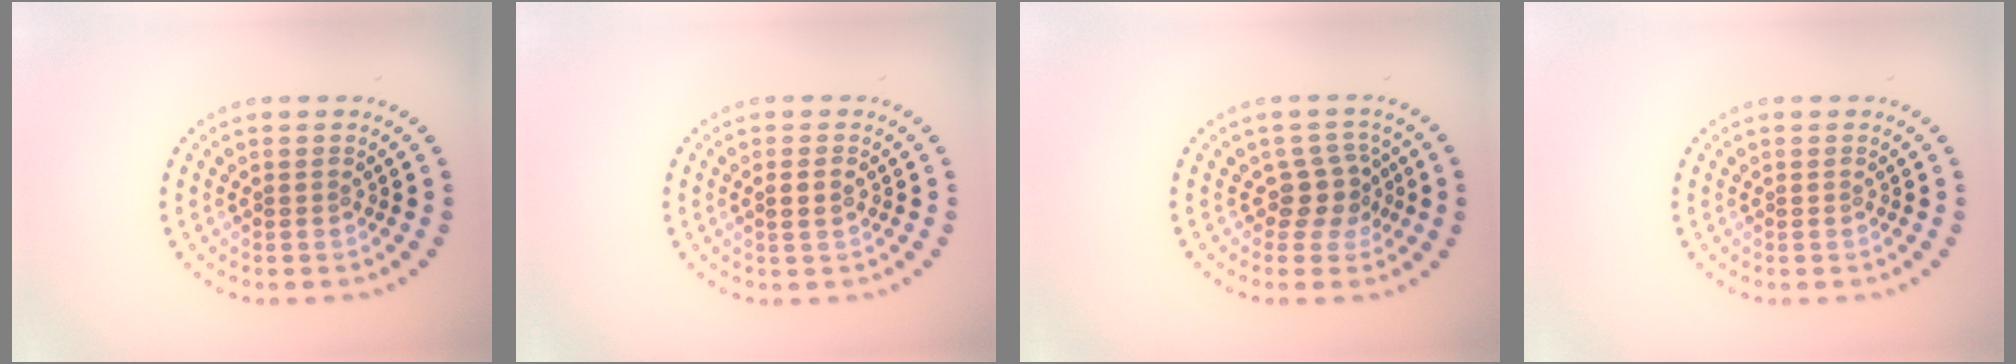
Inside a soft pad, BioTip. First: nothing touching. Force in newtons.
{"total": 1.4, "press": 1.2, "slide": 0.6}
{"total": 2.6, "press": 2.0, "slide": 1.5}
{"total": 0.0}